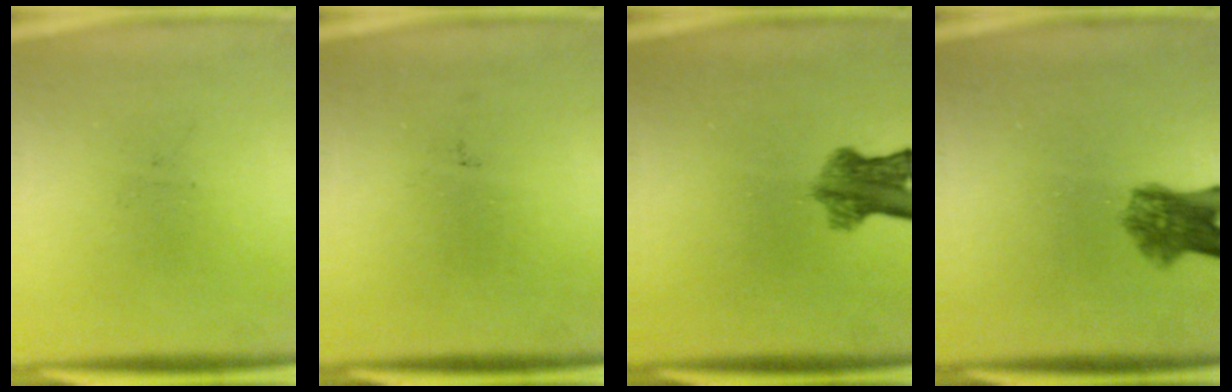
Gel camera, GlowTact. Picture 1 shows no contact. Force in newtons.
{"total": 0.0}
{"total": 6.1}
{"total": 6.1}